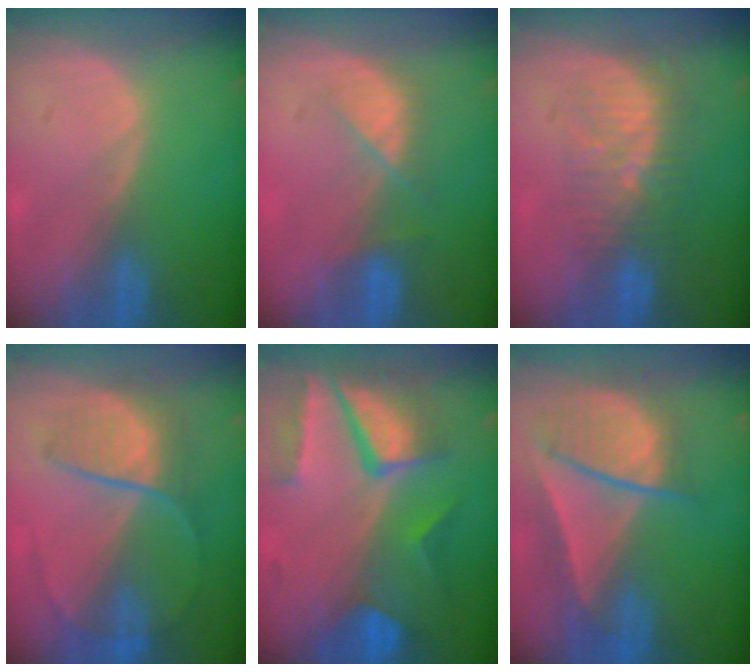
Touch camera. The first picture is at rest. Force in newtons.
{"total": 4.1, "press": 4.1, "slide": 0.5}
{"total": 7.8, "press": 7.4, "slide": 2.6}
{"total": 7.0, "press": 6.6, "slide": 2.2}
{"total": 10.5, "press": 8.8, "slide": 5.7}
{"total": 8.9, "press": 7.9, "slide": 4.2}